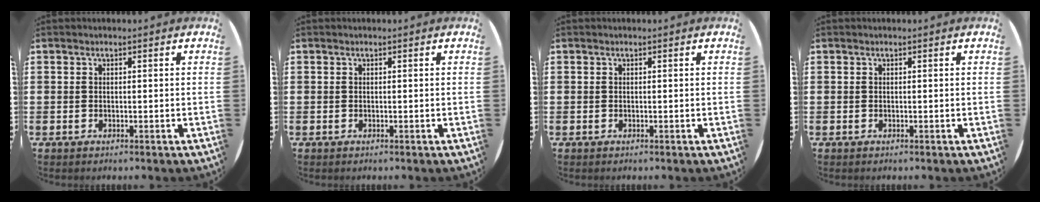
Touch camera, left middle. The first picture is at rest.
{"total": 0.0}
{"total": 0.0}
{"total": 0.0}